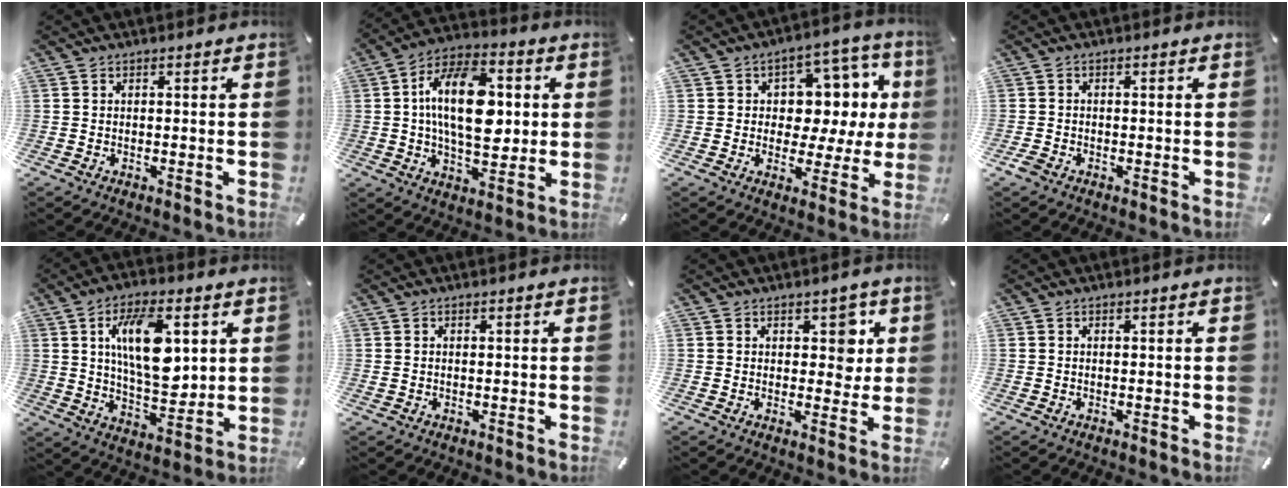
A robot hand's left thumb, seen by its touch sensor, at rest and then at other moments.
{"total": 18.4, "force": [1.9, 10.3, 15.1], "torque": [-0.293, 0.005, 0.027]}
{"total": 10.0, "force": [2.0, 8.2, 5.4], "torque": [-0.058, -0.025, 0.035]}
{"total": 1.5, "force": [-1.0, 0.8, 0.8], "torque": [-0.020, 0.000, -0.021]}
{"total": 15.6, "force": [4.7, 7.7, 12.7], "torque": [-0.226, -0.009, 0.075]}
{"total": 0.5, "force": [0.1, 0.2, 0.4], "torque": [-0.008, 0.002, 0.002]}
{"total": 6.5, "force": [2.2, 4.7, 3.9], "torque": [-0.022, -0.009, 0.028]}
{"total": 0.0}